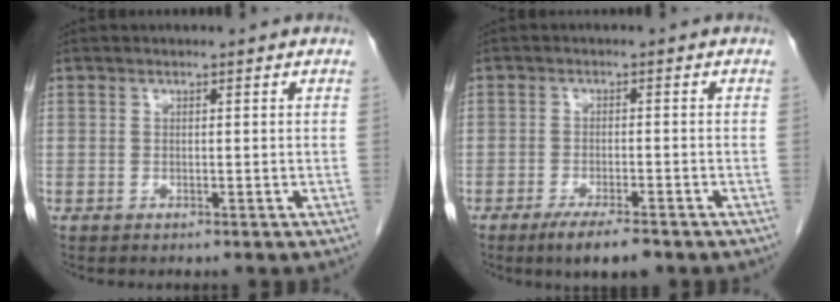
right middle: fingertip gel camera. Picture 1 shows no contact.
{"total": 5.5, "force": [-3.9, 0.8, 3.8], "torque": [-0.066, -0.012, -0.061]}